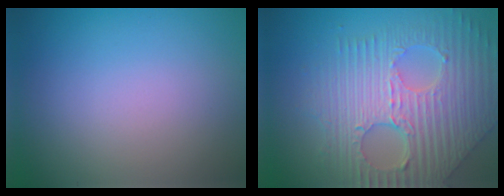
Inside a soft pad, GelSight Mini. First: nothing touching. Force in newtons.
{"total": 9.8, "press": 6.6, "slide": 7.2}